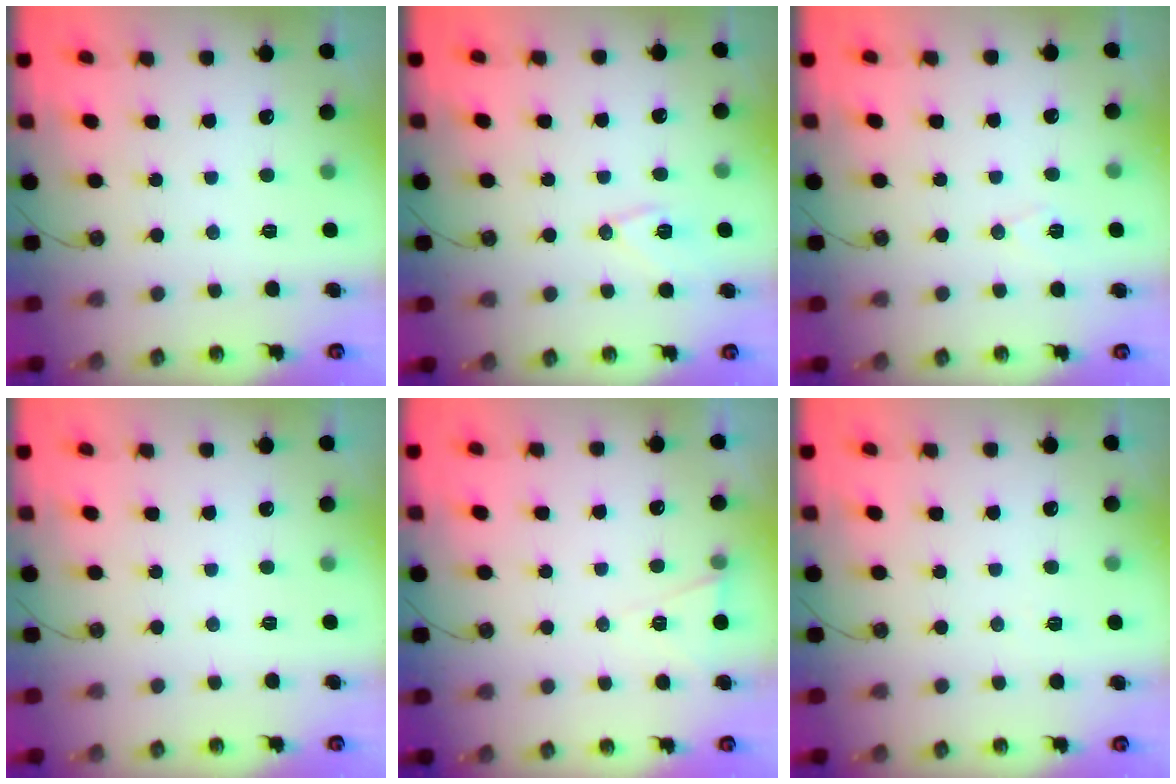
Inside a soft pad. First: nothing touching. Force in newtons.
{"total": 9.3, "press": 9.1, "slide": 1.9}
{"total": 6.3, "press": 5.0, "slide": 3.8}
{"total": 0.0}
{"total": 5.6, "press": 3.5, "slide": 4.4}
{"total": 3.9, "press": 3.6, "slide": 1.6}